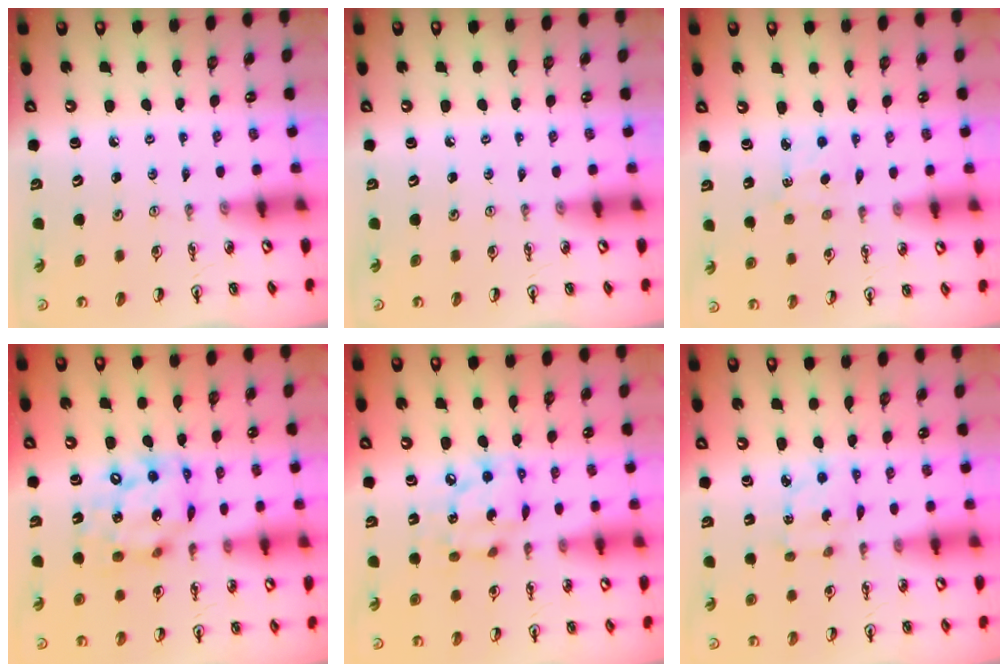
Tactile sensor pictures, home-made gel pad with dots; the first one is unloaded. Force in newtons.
{"total": 0.0}
{"total": 2.3, "press": 2.3, "slide": 0.3}
{"total": 14.4, "press": 14.4, "slide": 1.0}
{"total": 10.8, "press": 10.8, "slide": 1.1}
{"total": 2.7, "press": 2.7, "slide": 0.2}